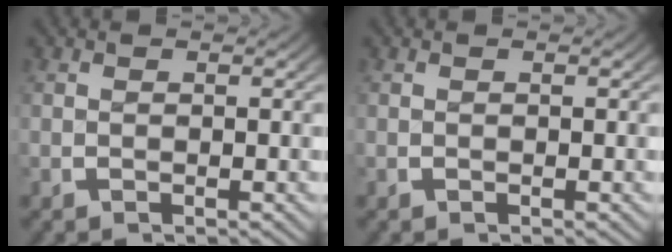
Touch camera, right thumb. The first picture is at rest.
{"total": 0.0}